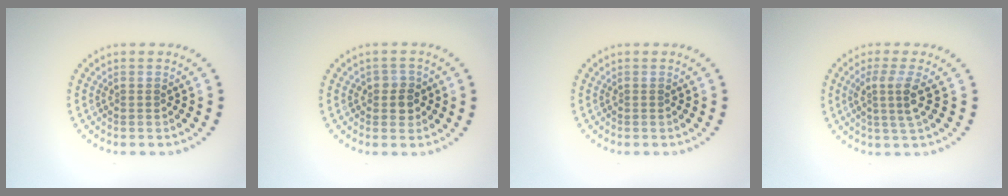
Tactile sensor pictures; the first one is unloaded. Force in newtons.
{"total": 2.0, "press": 1.9, "slide": 0.7}
{"total": 0.0}
{"total": 2.9, "press": 2.1, "slide": 2.0}